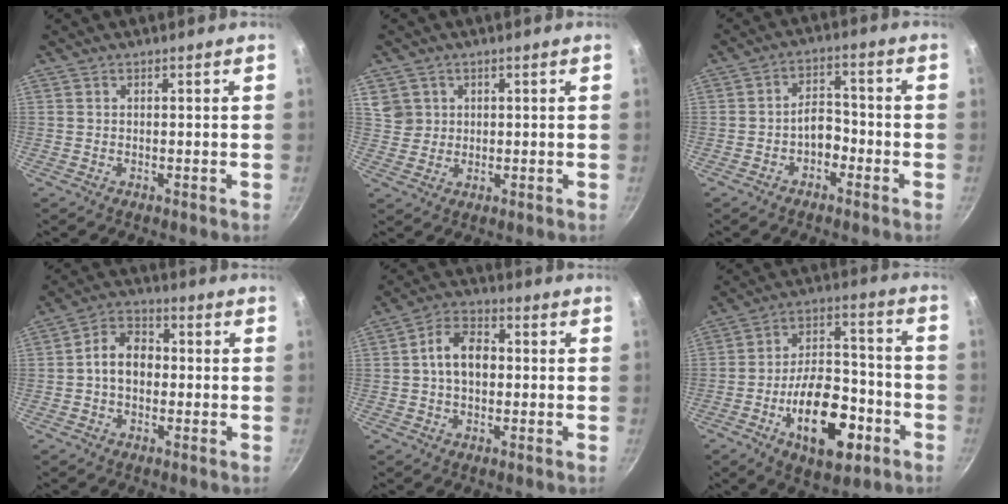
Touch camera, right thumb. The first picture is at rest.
{"total": 4.6, "force": [1.6, 4.2, 1.0], "torque": [0.005, 0.002, 0.032]}
{"total": 5.3, "force": [-2.2, 3.5, 3.2], "torque": [-0.025, 0.032, -0.040]}
{"total": 7.8, "force": [-0.3, 5.7, 5.3], "torque": [-0.060, 0.024, -0.018]}
{"total": 8.5, "force": [0.4, 5.7, 6.3], "torque": [-0.087, 0.023, -0.004]}
{"total": 19.2, "force": [-7.6, 10.1, 14.4], "torque": [-0.191, 0.054, -0.116]}